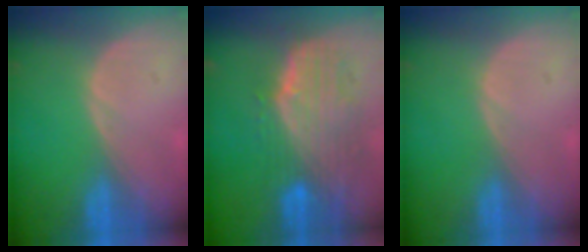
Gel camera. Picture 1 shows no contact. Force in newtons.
{"total": 10.4, "press": 9.1, "slide": 5.2}
{"total": 0.0}